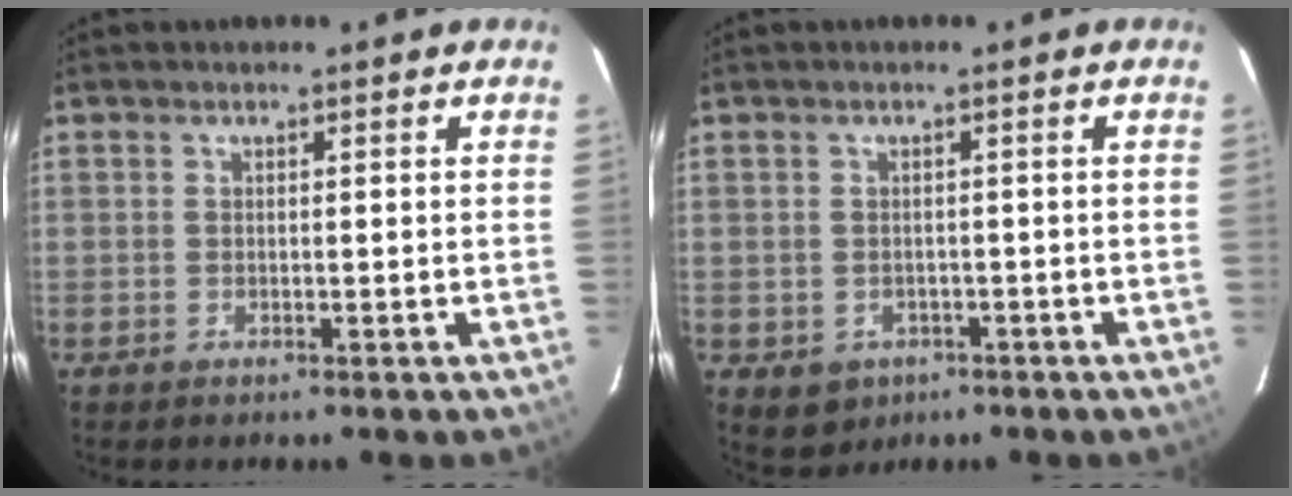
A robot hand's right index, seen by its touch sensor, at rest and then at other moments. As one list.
[{"total": 4.4, "force": [-1.6, 3.8, 1.4], "torque": [-0.030, 0.000, -0.009]}]